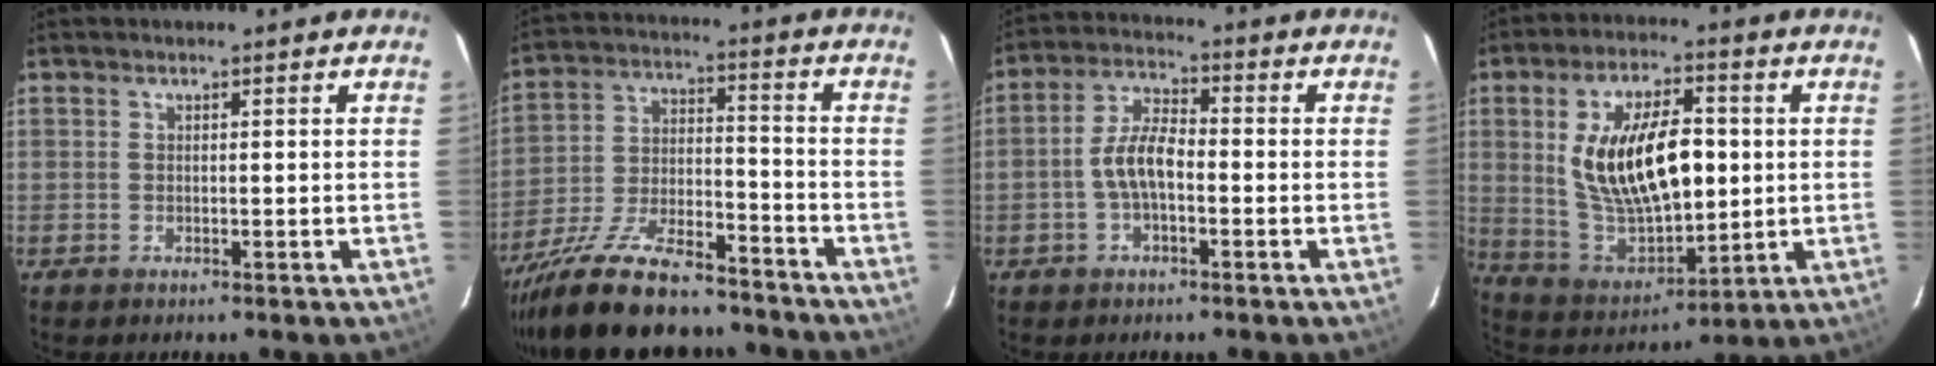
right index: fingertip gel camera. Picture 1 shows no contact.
{"total": 20.6, "force": [-16.9, 6.1, 10.0], "torque": [-0.198, -0.025, -0.272]}
{"total": 6.6, "force": [-1.8, 2.9, 5.6], "torque": [-0.117, 0.015, -0.034]}
{"total": 19.4, "force": [2.3, 9.5, 16.8], "torque": [-0.313, 0.000, 0.062]}